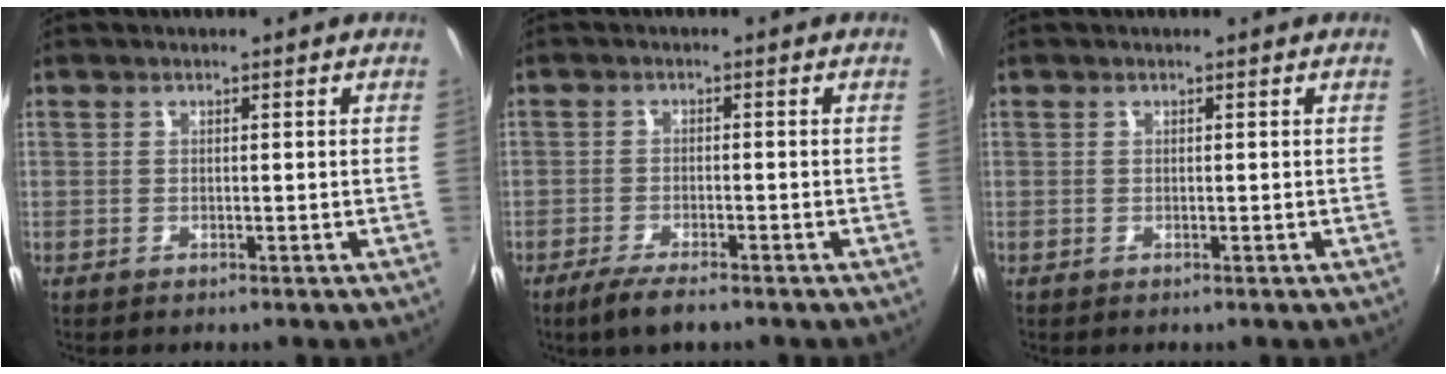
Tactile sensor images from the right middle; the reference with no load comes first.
{"total": 5.2, "force": [-4.0, 0.8, 3.3], "torque": [-0.081, -0.012, -0.073]}
{"total": 0.0}